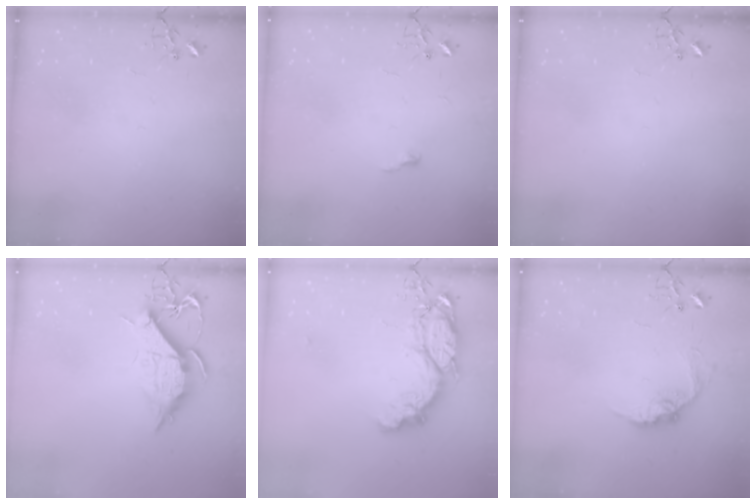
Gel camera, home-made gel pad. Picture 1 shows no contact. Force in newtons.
{"total": 3.5, "press": 3.5, "slide": 0.4}
{"total": 0.0}
{"total": 10.9, "press": 10.9, "slide": 1.1}
{"total": 16.0, "press": 16.0, "slide": 1.3}
{"total": 11.2, "press": 11.2, "slide": 0.6}